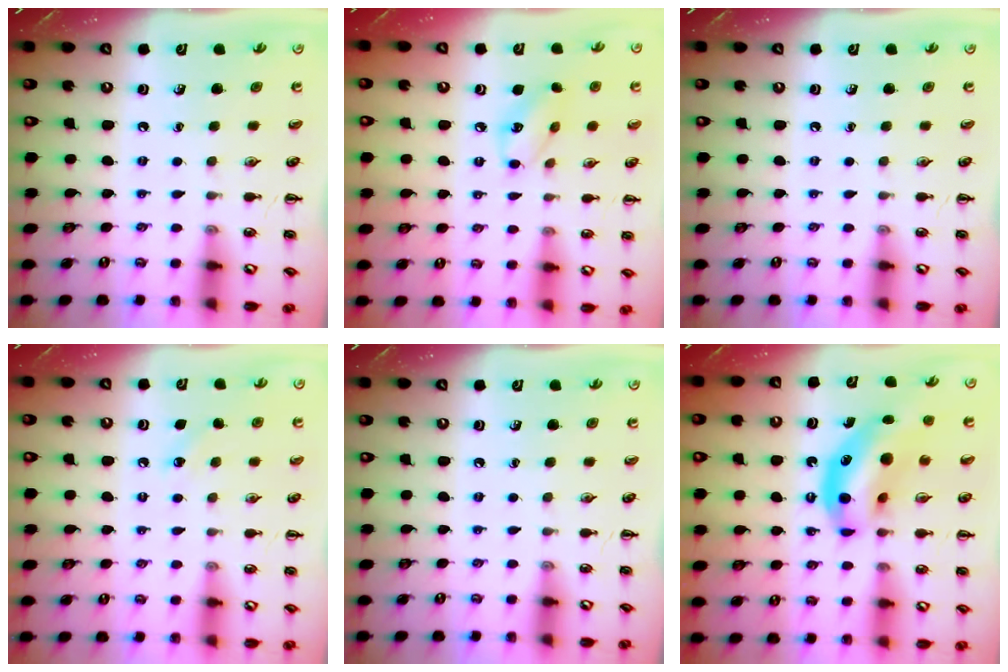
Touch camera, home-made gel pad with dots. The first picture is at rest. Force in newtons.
{"total": 7.9, "press": 7.9, "slide": 0.5}
{"total": 0.0}
{"total": 4.0, "press": 3.8, "slide": 1.1}
{"total": 0.0}
{"total": 13.4, "press": 12.9, "slide": 3.5}